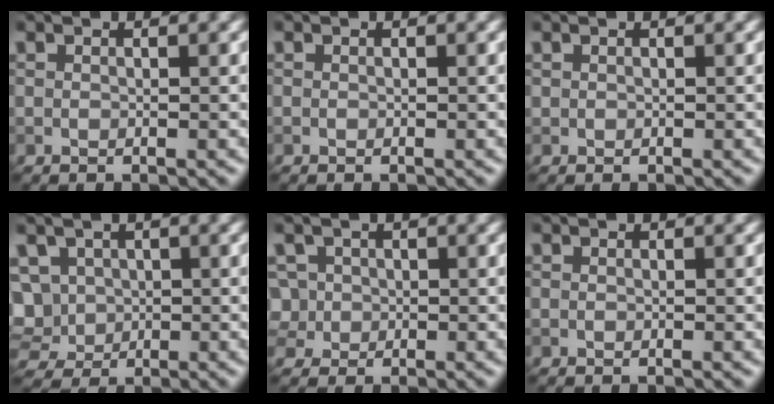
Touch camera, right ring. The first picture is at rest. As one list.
[{"total": 0.0}, {"total": 0.0}, {"total": 9.6, "force": [0.7, 8.3, 4.8], "torque": [-0.107, 0.018, -0.016]}, {"total": 4.0, "force": [0.2, 3.7, 1.6], "torque": [-0.031, 0.032, -0.004]}, {"total": 0.0}]